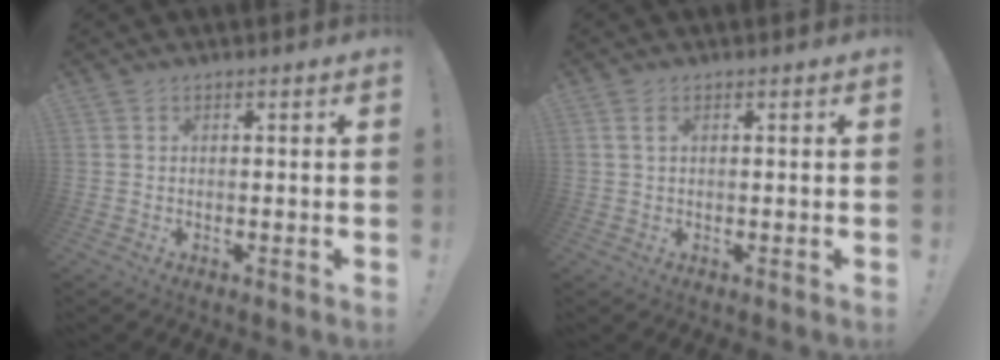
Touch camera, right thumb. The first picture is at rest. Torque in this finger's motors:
{"motor_torque": [-0.23, 0.23, -0.20, 0.19, 0.09]}